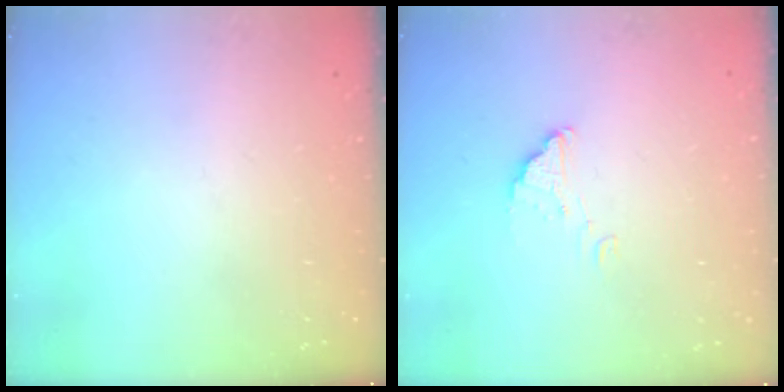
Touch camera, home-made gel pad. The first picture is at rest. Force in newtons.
{"total": 2.2, "press": 2.2, "slide": 0.0}